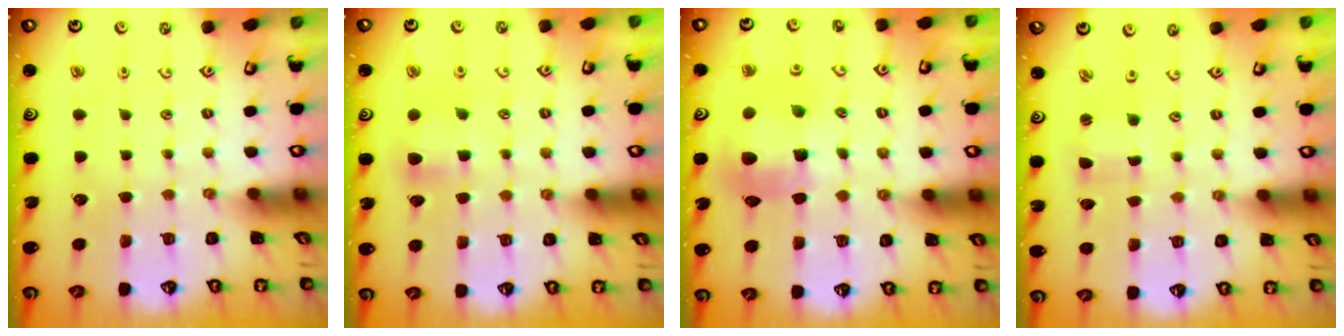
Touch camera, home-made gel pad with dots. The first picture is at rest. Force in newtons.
{"total": 5.4, "press": 5.4, "slide": 0.8}
{"total": 10.6, "press": 10.6, "slide": 1.2}
{"total": 1.0, "press": 1.0, "slide": 0.0}